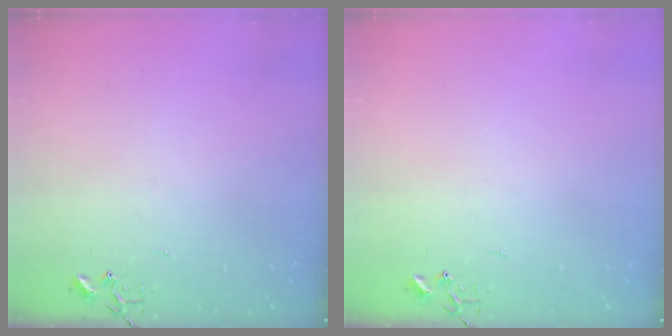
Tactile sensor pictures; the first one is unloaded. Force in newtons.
{"total": 0.0}